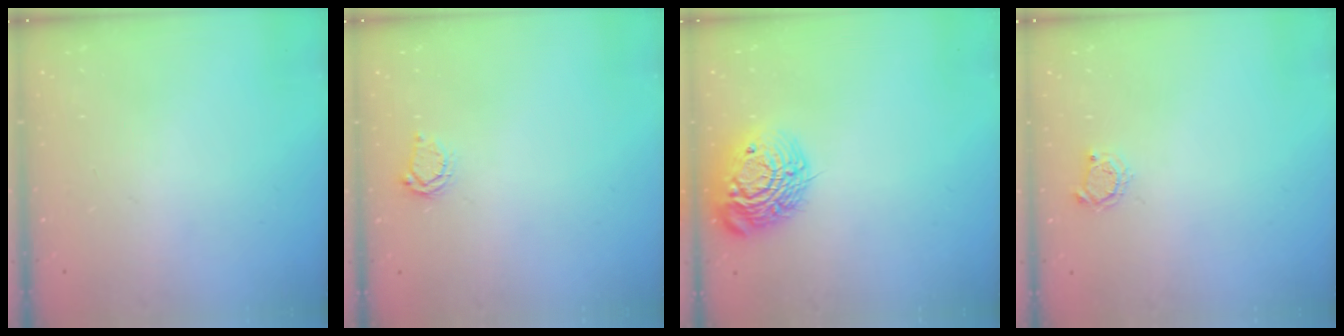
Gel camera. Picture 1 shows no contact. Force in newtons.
{"total": 3.7, "press": 3.7, "slide": 0.5}
{"total": 15.8, "press": 15.7, "slide": 1.3}
{"total": 3.6, "press": 3.5, "slide": 0.5}